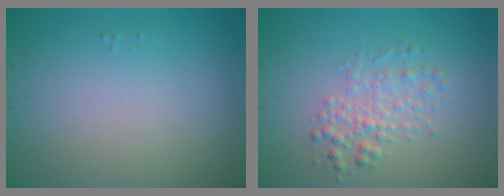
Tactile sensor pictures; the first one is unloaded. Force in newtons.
{"total": 2.6, "press": 2.6, "slide": 0.1}